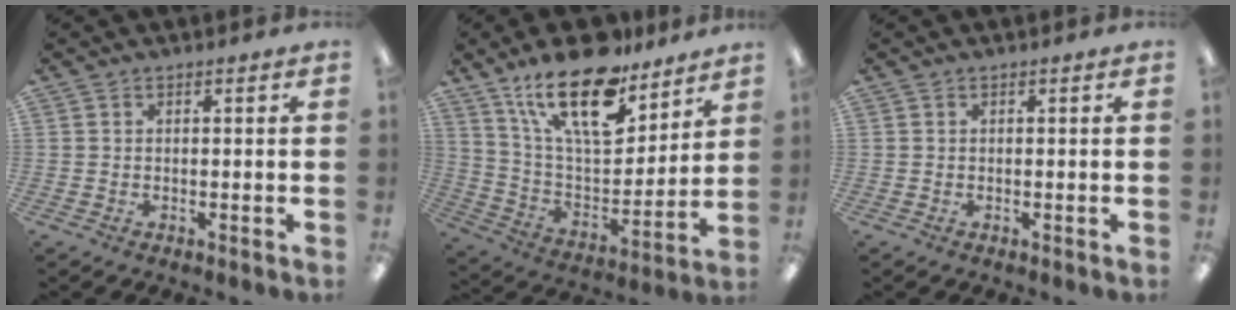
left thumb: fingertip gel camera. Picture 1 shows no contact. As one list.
[{"total": 22.4, "force": [15.1, 9.3, 13.7], "torque": [-0.244, -0.088, 0.261]}, {"total": 0.0}]